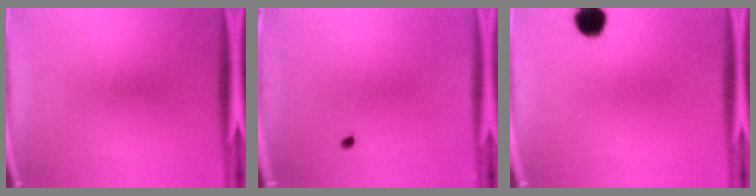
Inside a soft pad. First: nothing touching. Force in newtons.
{"total": 0.5}
{"total": 5.5}